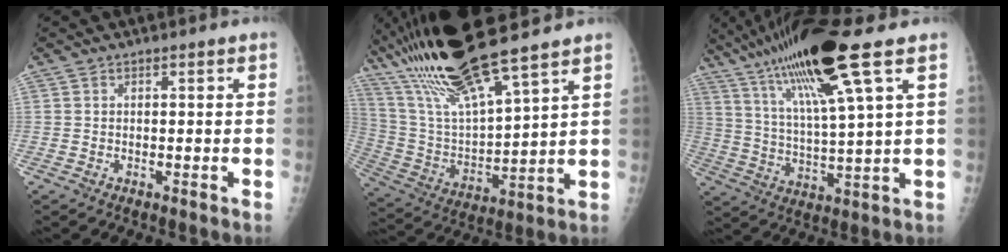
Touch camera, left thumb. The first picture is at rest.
{"total": 21.4, "force": [16.2, 2.7, 13.6], "torque": [-0.251, -0.055, 0.315]}
{"total": 19.3, "force": [10.9, 1.5, 15.9], "torque": [-0.290, -0.024, 0.199]}